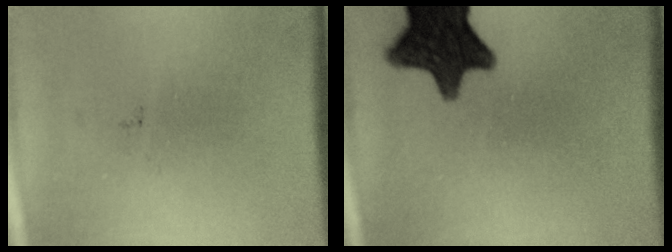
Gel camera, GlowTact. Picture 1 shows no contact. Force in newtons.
{"total": 12.7}